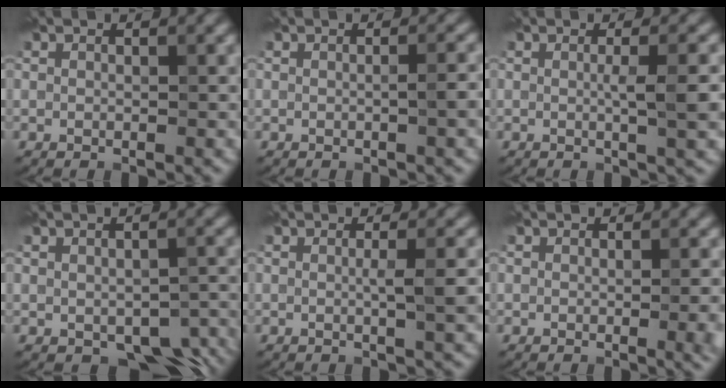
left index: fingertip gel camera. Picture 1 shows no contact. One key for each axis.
{"total": 1.7, "fx": -0.1, "fy": 0.5, "fz": 1.7, "tx": -0.017, "ty": 0.003, "tz": -0.007}
{"total": 3.0, "fx": 0.2, "fy": 0.7, "fz": 3.0, "tx": -0.041, "ty": -0.002, "tz": 0.000}
{"total": 5.2, "fx": -2.3, "fy": 3.0, "fz": 3.5, "tx": -0.037, "ty": -0.020, "tz": -0.017}
{"total": 2.7, "fx": 0.2, "fy": 0.6, "fz": 2.6, "tx": -0.034, "ty": -0.001, "tz": -0.002}
{"total": 3.1, "fx": -0.5, "fy": 1.2, "fz": 2.9, "tx": -0.024, "ty": -0.003, "tz": -0.006}